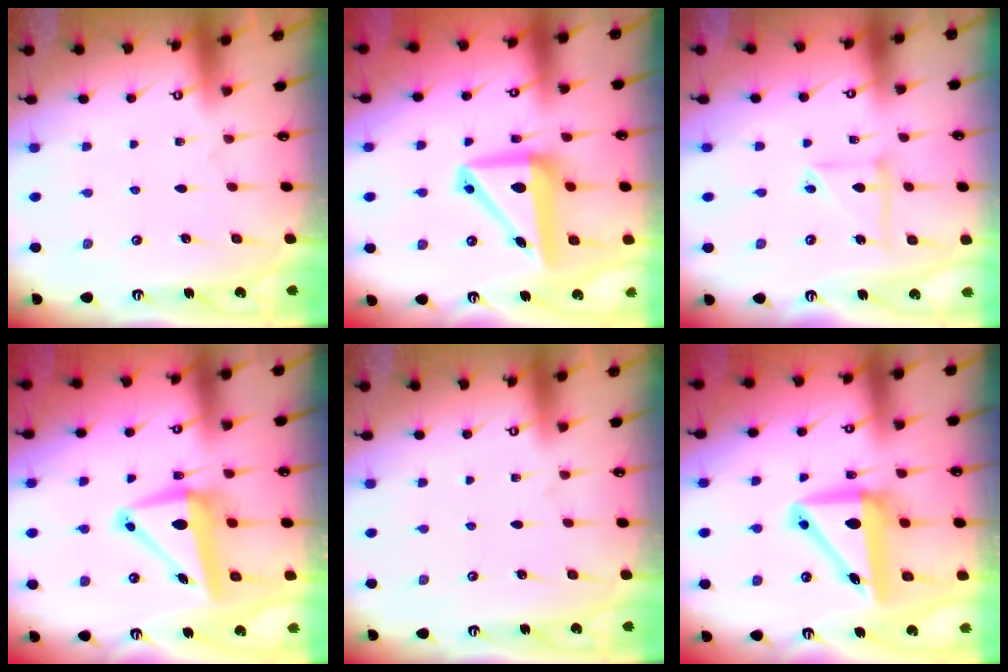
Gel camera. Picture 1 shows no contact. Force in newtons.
{"total": 12.5, "press": 12.2, "slide": 2.7}
{"total": 6.4, "press": 6.4, "slide": 0.5}
{"total": 8.9, "press": 8.7, "slide": 1.6}
{"total": 0.0}
{"total": 10.6, "press": 10.1, "slide": 3.2}